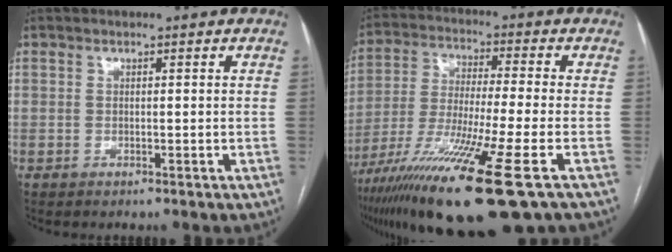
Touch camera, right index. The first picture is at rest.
{"total": 19.7, "force": [-11.1, 0.6, 16.2], "torque": [-0.292, -0.054, -0.201]}